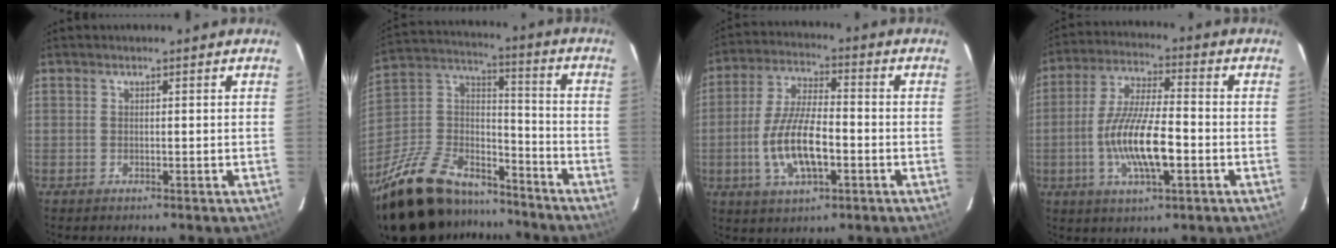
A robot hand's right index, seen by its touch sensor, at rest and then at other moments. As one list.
[{"total": 29.8, "force": [-21.7, 14.1, 14.9], "torque": [-0.321, 0.019, -0.341]}, {"total": 12.6, "force": [-3.5, 4.7, 11.1], "torque": [-0.226, -0.002, -0.060]}, {"total": 13.3, "force": [-3.5, 3.5, 12.3], "torque": [-0.246, -0.005, -0.064]}]